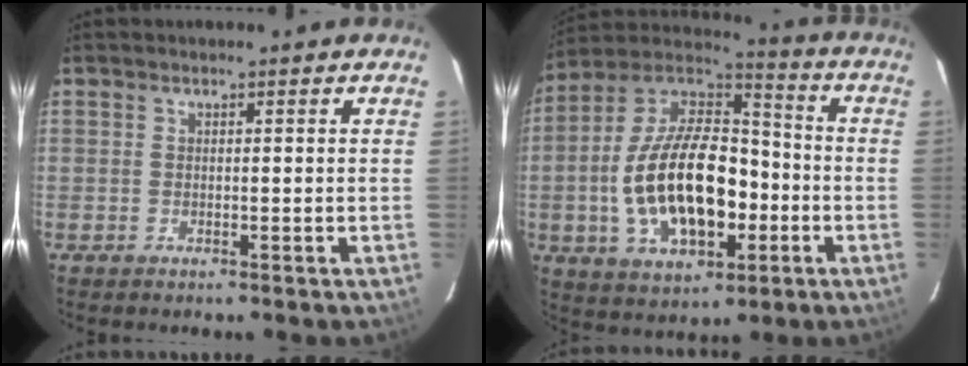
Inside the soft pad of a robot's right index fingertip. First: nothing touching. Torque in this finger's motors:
{"motor_torque": [2.14, 0.00, 1.05, 0.21]}